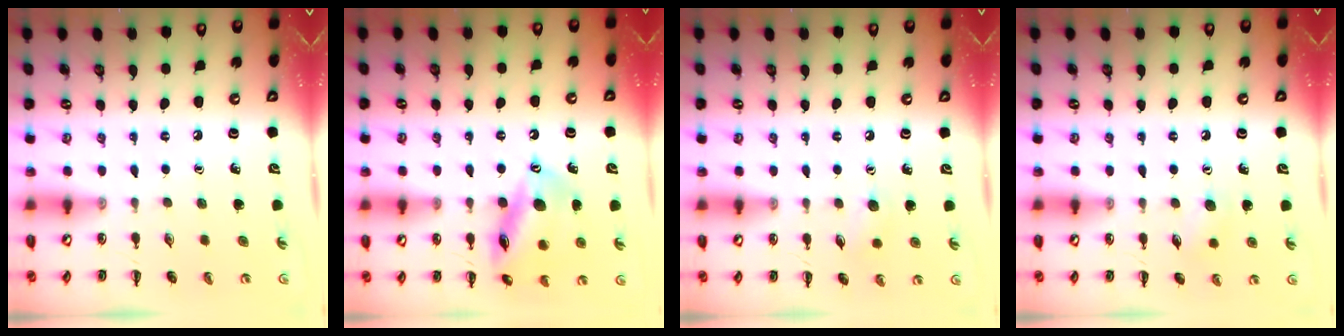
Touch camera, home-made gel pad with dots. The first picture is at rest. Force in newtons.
{"total": 16.0, "press": 15.8, "slide": 2.4}
{"total": 5.8, "press": 5.6, "slide": 1.4}
{"total": 7.2, "press": 7.0, "slide": 1.4}